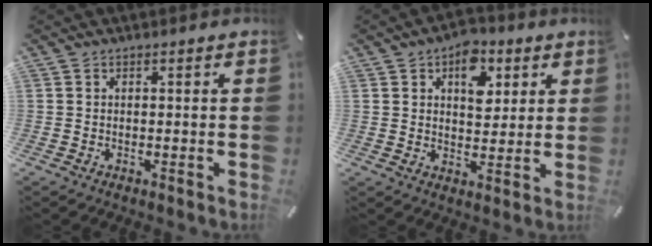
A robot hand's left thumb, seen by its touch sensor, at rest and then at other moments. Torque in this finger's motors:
{"motor_torque": [1.55, 1.44, 0.86, -0.86, 0.29]}